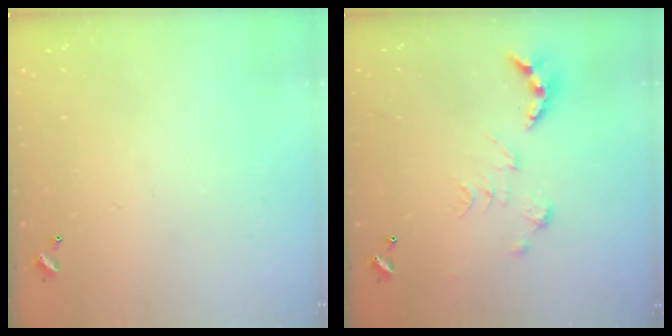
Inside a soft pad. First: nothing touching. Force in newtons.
{"total": 0.8, "press": 0.8, "slide": 0.3}